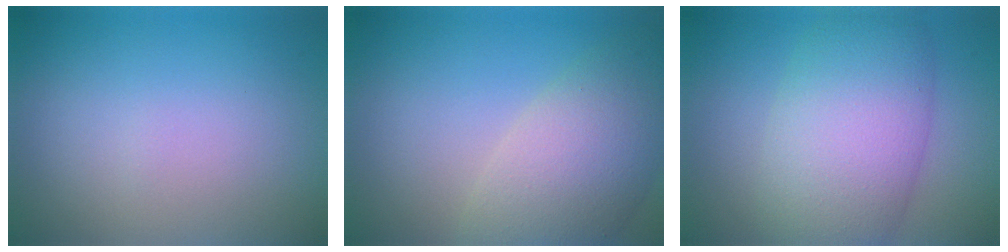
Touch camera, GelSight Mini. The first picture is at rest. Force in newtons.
{"total": 7.2, "press": 7.2, "slide": 0.6}
{"total": 9.0, "press": 9.0, "slide": 0.6}